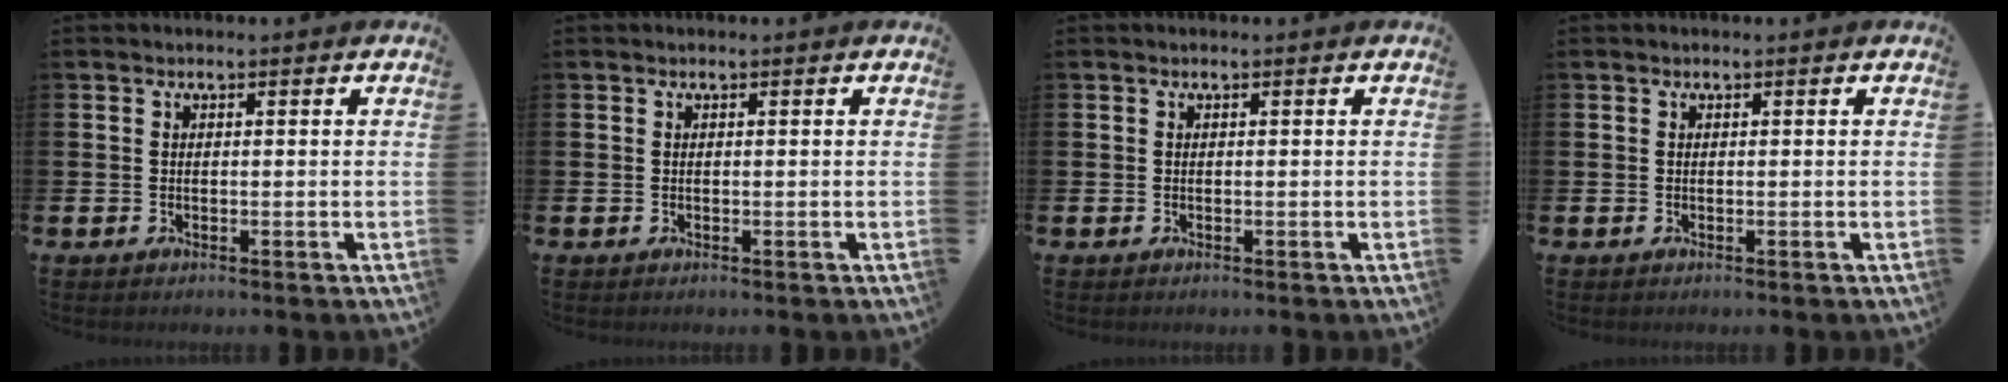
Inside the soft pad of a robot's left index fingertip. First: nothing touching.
{"total": 0.0}
{"total": 0.0}
{"total": 0.0}